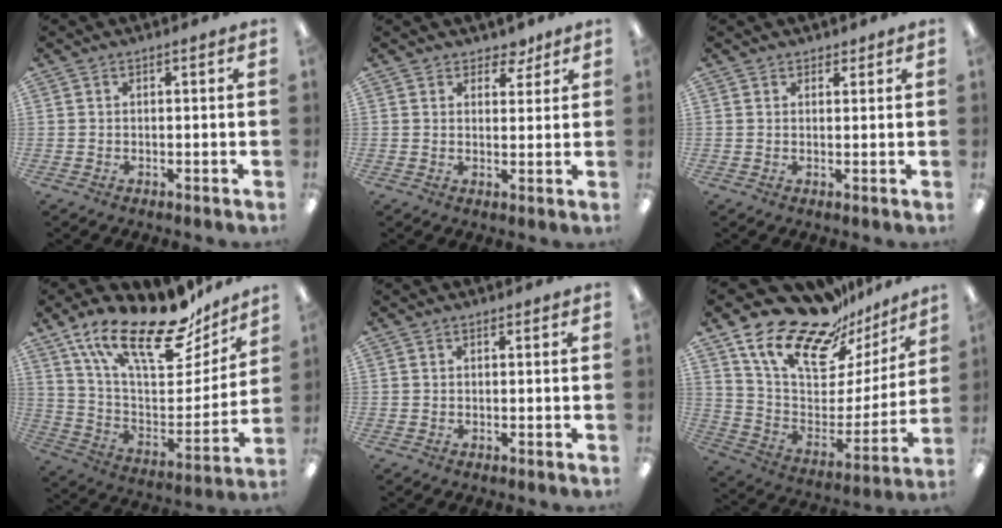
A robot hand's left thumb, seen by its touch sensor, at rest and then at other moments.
{"total": 4.1, "force": [3.2, 2.5, 0.8], "torque": [-0.001, -0.015, 0.055]}
{"total": 1.6, "force": [1.2, 0.9, 0.1], "torque": [0.006, -0.003, 0.022]}
{"total": 24.7, "force": [17.7, 9.1, 14.5], "torque": [-0.237, -0.108, 0.302]}
{"total": 0.0}
{"total": 22.2, "force": [17.3, 9.4, 10.3], "torque": [-0.175, -0.125, 0.302]}